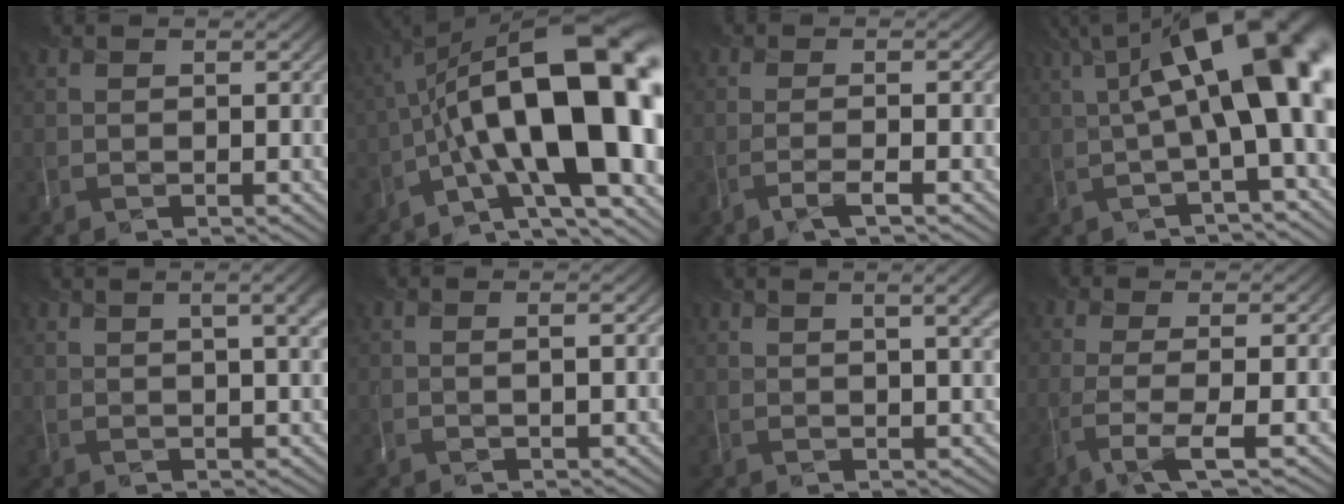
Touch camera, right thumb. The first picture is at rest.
{"total": 21.6, "force": [-3.4, 8.4, 19.6], "torque": [-0.289, 0.020, -0.051]}
{"total": 2.4, "force": [-1.3, 0.2, 2.0], "torque": [-0.023, 0.011, -0.040]}
{"total": 14.8, "force": [3.0, 4.5, 13.8], "torque": [-0.200, 0.021, 0.059]}
{"total": 4.6, "force": [2.3, 1.1, 3.8], "torque": [-0.038, 0.024, 0.027]}
{"total": 1.1, "force": [0.5, 0.3, 1.0], "torque": [-0.010, 0.007, 0.007]}
{"total": 4.9, "force": [2.9, 1.2, 3.8], "torque": [-0.036, 0.022, 0.035]}
{"total": 4.7, "force": [-1.7, 0.8, 4.3], "torque": [-0.072, 0.006, -0.045]}